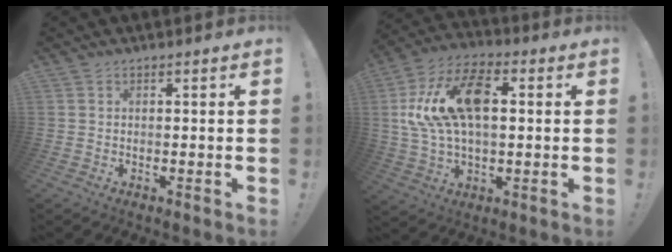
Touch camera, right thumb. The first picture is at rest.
{"total": 18.9, "force": [3.6, 10.7, 15.2], "torque": [-0.268, 0.000, 0.060]}